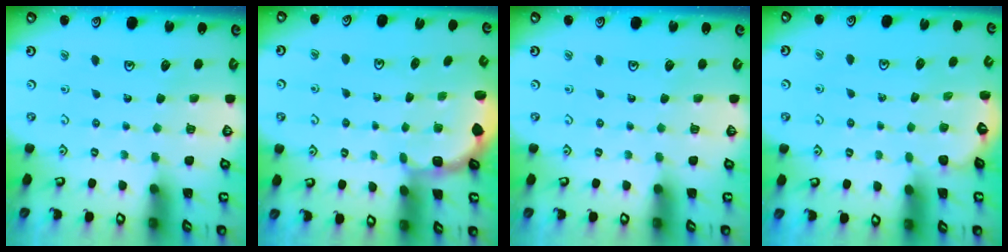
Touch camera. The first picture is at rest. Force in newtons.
{"total": 1.9, "press": 1.8, "slide": 0.7}
{"total": 0.0}
{"total": 1.5, "press": 1.0, "slide": 1.1}